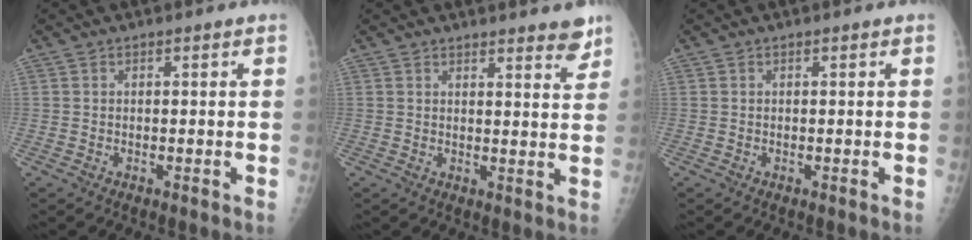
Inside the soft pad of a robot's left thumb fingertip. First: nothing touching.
{"total": 4.5, "force": [3.8, 0.8, 2.4], "torque": [-0.017, -0.026, 0.042]}
{"total": 0.0}